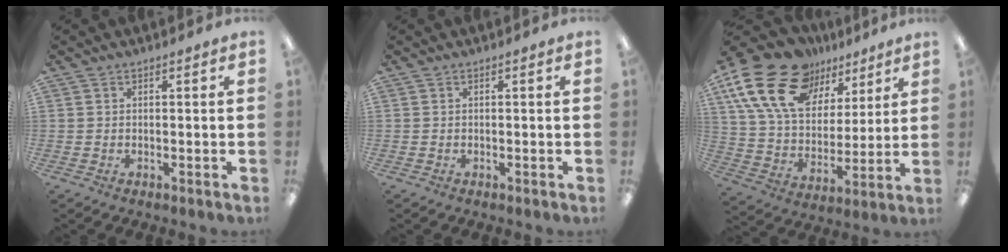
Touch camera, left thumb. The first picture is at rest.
{"total": 0.0}
{"total": 21.7, "force": [12.4, 13.4, 11.7], "torque": [-0.236, -0.055, 0.229]}